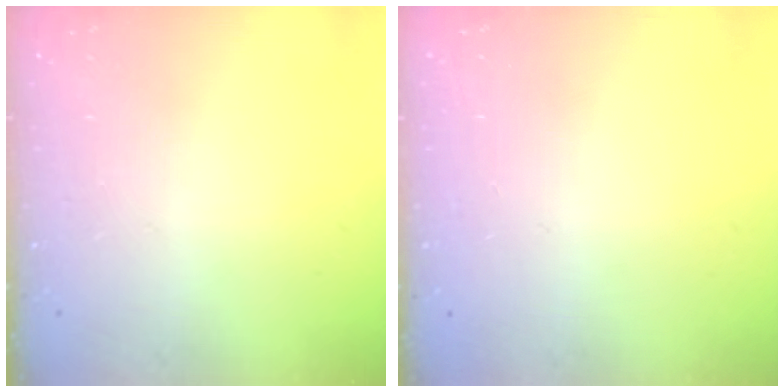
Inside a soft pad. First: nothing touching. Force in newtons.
{"total": 0.0}